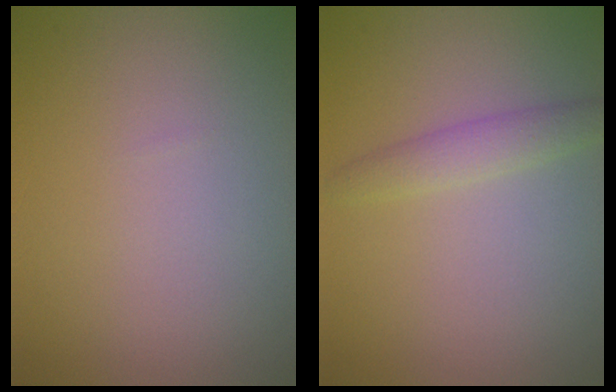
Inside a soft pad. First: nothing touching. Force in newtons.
{"total": 1.9, "press": 1.9, "slide": 0.1}